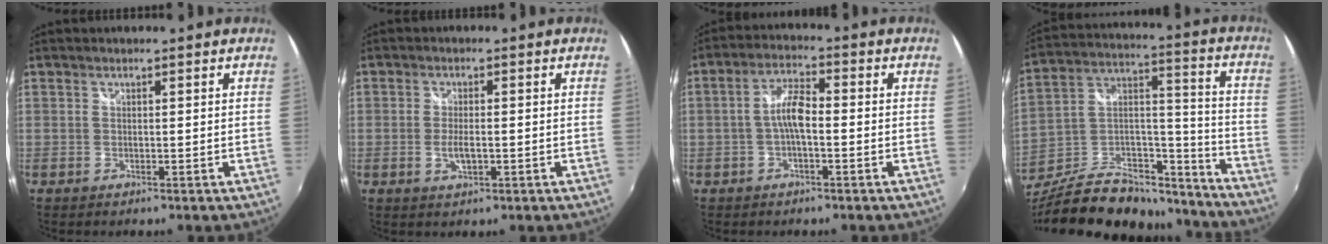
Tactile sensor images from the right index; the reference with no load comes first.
{"total": 3.2, "force": [-0.8, 1.3, 2.8], "torque": [-0.054, -0.006, -0.013]}
{"total": 5.1, "force": [-1.2, 1.6, 4.7], "torque": [-0.096, 0.014, -0.025]}
{"total": 26.8, "force": [-20.4, 11.3, 13.1], "torque": [-0.242, 0.038, -0.298]}